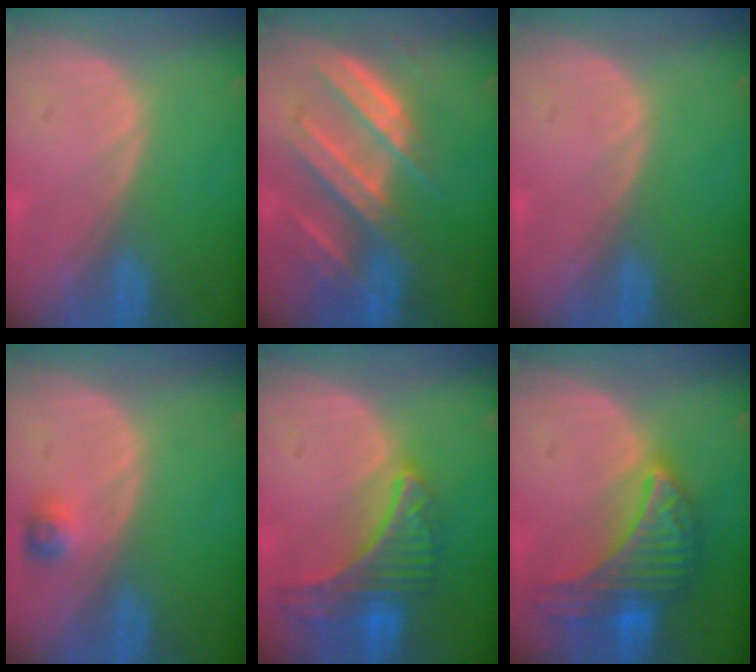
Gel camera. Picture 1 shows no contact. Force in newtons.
{"total": 9.0, "press": 8.2, "slide": 3.6}
{"total": 0.0}
{"total": 2.4, "press": 2.2, "slide": 0.9}
{"total": 9.2, "press": 8.1, "slide": 4.4}
{"total": 9.9, "press": 9.9, "slide": 0.6}